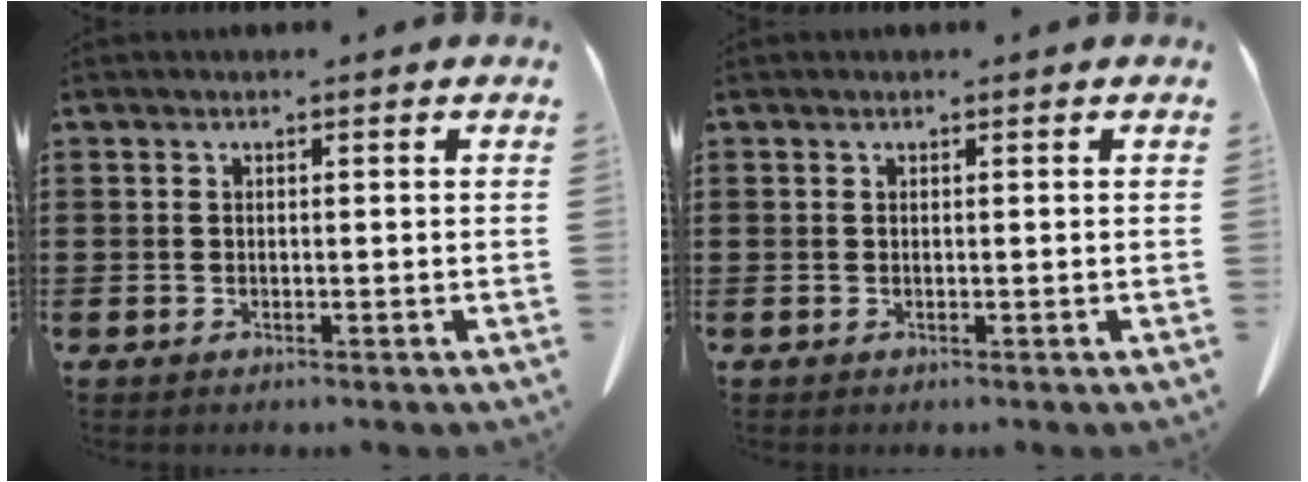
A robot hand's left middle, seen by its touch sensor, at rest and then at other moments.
{"total": 0.0}